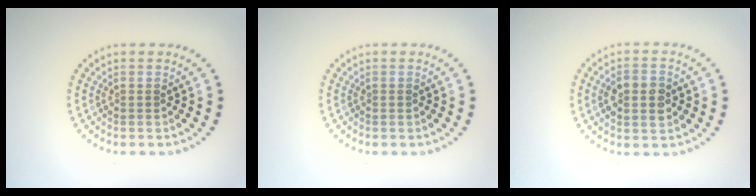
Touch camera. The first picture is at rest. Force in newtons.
{"total": 0.0}
{"total": 3.5, "press": 3.5, "slide": 0.2}